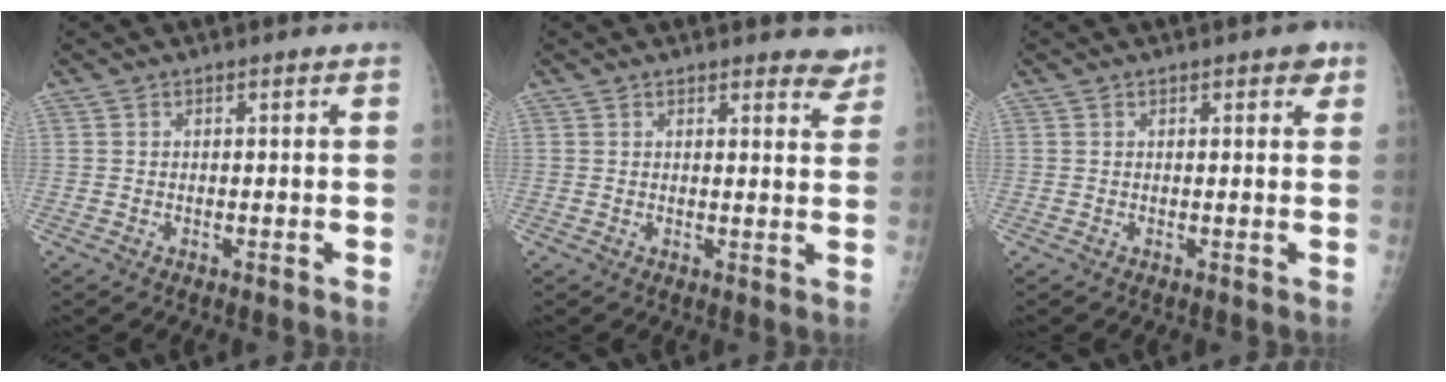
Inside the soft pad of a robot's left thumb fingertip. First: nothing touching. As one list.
[{"total": 4.5, "force": [4.0, 1.4, 1.5], "torque": [0.006, -0.024, 0.037]}, {"total": 2.5, "force": [1.4, 0.9, 1.8], "torque": [-0.011, -0.002, 0.014]}]